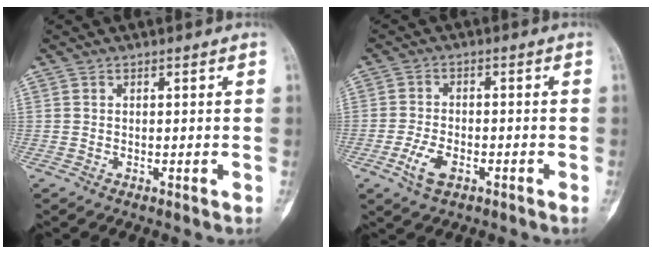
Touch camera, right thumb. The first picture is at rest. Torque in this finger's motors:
{"motor_torque": [-0.22, 0.30, -0.27, -0.12, 0.00]}